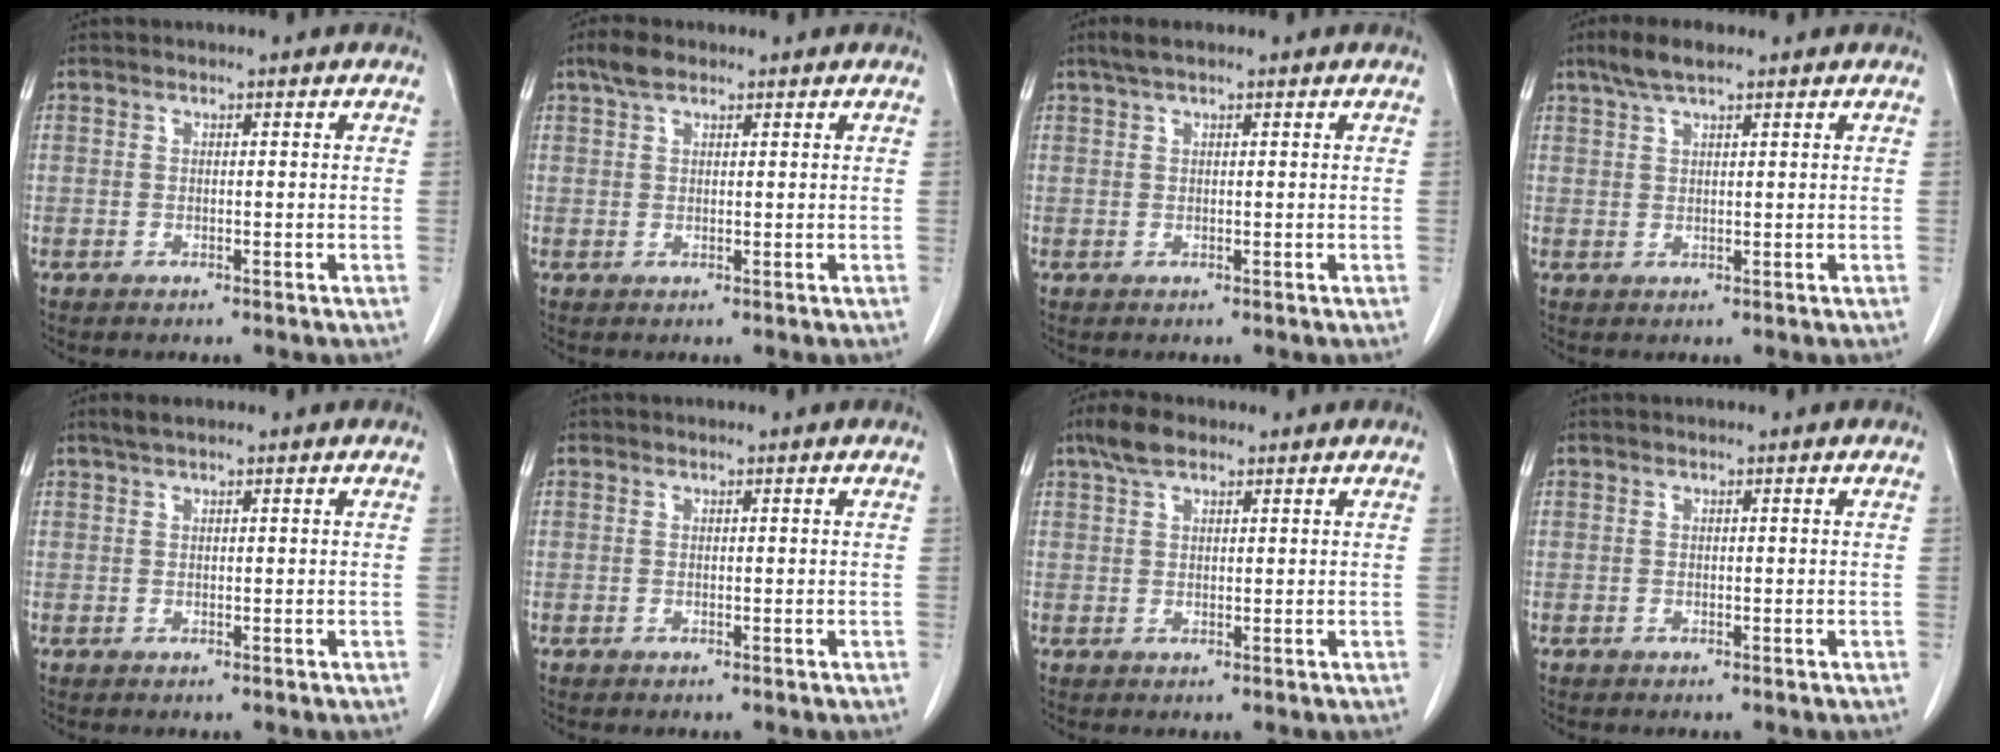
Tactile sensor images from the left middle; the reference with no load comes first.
{"total": 2.6, "force": [1.9, 1.1, 1.4], "torque": [-0.033, 0.009, 0.036]}
{"total": 2.2, "force": [1.6, 0.2, 1.5], "torque": [-0.035, 0.014, 0.030]}
{"total": 4.0, "force": [2.9, 0.7, 2.6], "torque": [-0.060, 0.012, 0.058]}
{"total": 1.7, "force": [1.3, 0.1, 1.0], "torque": [-0.025, 0.009, 0.027]}
{"total": 0.0}
{"total": 3.8, "force": [2.7, 1.5, 2.2], "torque": [-0.052, 0.012, 0.052]}
{"total": 0.0}